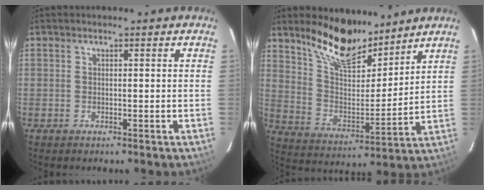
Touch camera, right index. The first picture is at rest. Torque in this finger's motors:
{"motor_torque": [0.91, 1.01, 0.26, 0.08]}